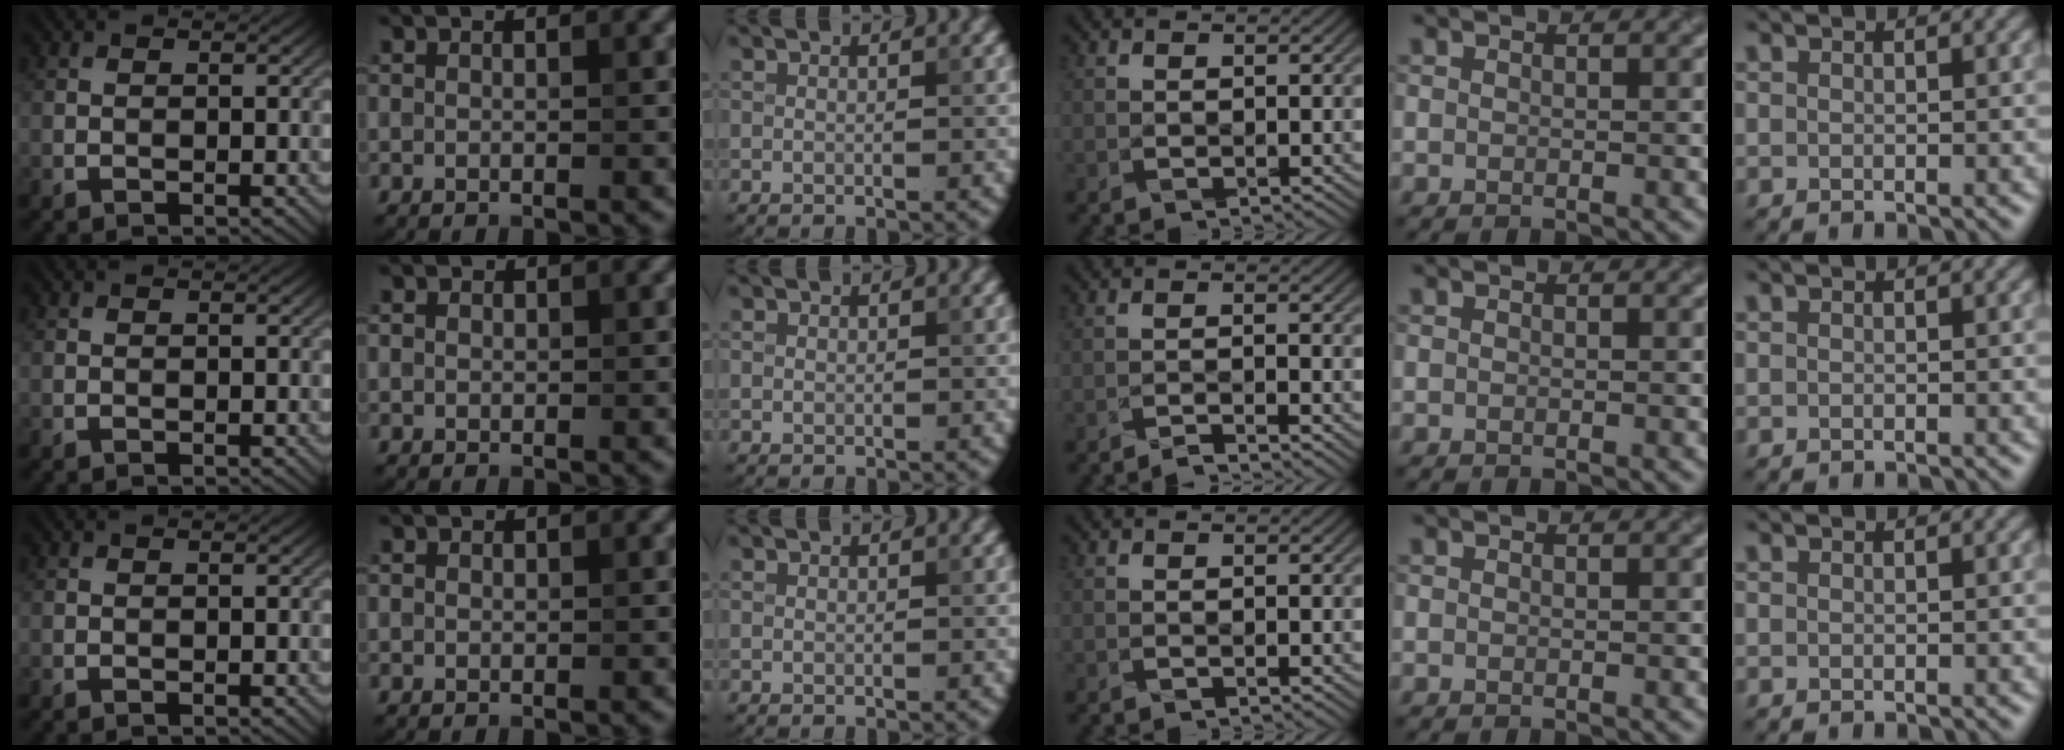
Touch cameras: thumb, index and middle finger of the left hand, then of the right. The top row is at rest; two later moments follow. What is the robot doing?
{"motion": "fold", "object": "apron"}